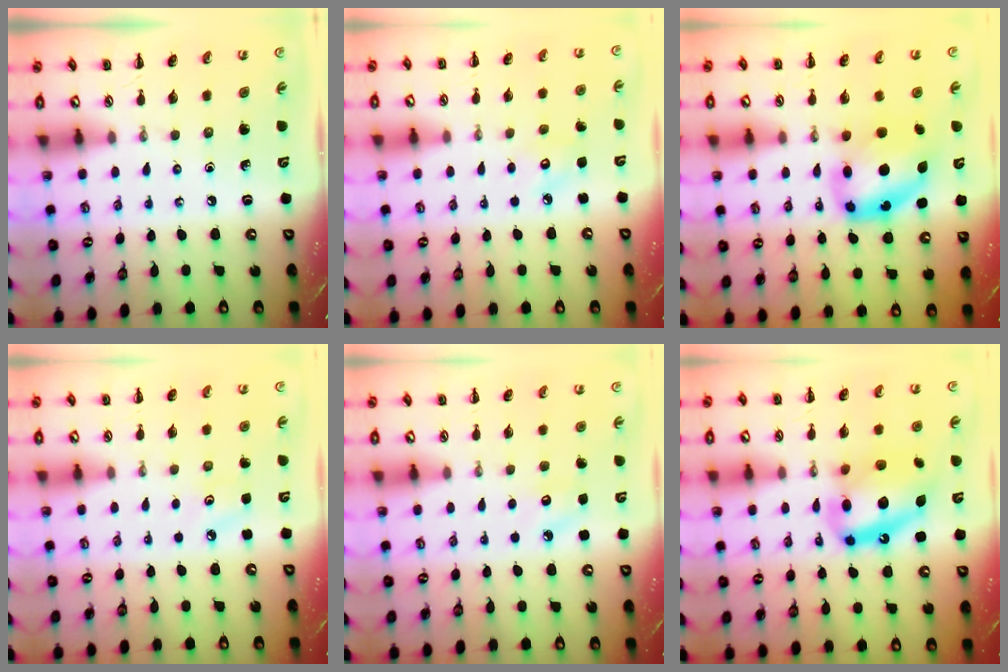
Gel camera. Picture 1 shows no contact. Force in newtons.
{"total": 3.9, "press": 3.8, "slide": 0.8}
{"total": 10.6, "press": 10.3, "slide": 2.5}
{"total": 3.6, "press": 3.5, "slide": 1.0}
{"total": 6.0, "press": 5.8, "slide": 1.6}
{"total": 16.1, "press": 15.6, "slide": 3.8}